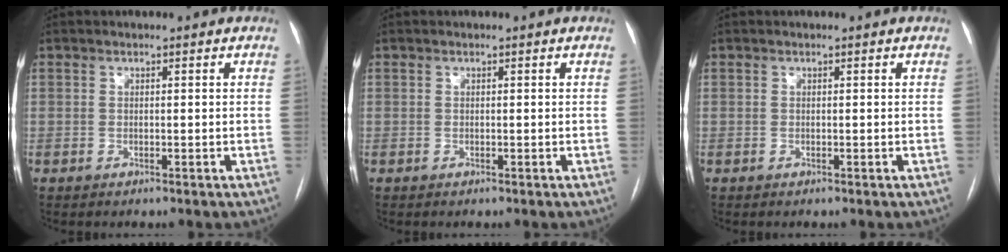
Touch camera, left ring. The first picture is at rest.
{"total": 0.0}
{"total": 0.0}